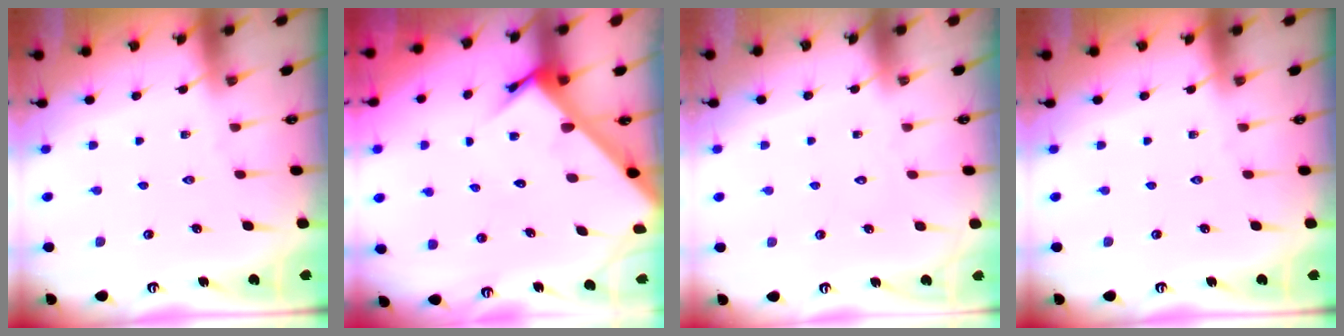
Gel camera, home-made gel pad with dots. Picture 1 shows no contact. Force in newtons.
{"total": 5.6, "press": 5.6, "slide": 0.4}
{"total": 1.8, "press": 1.7, "slide": 0.1}
{"total": 0.0}